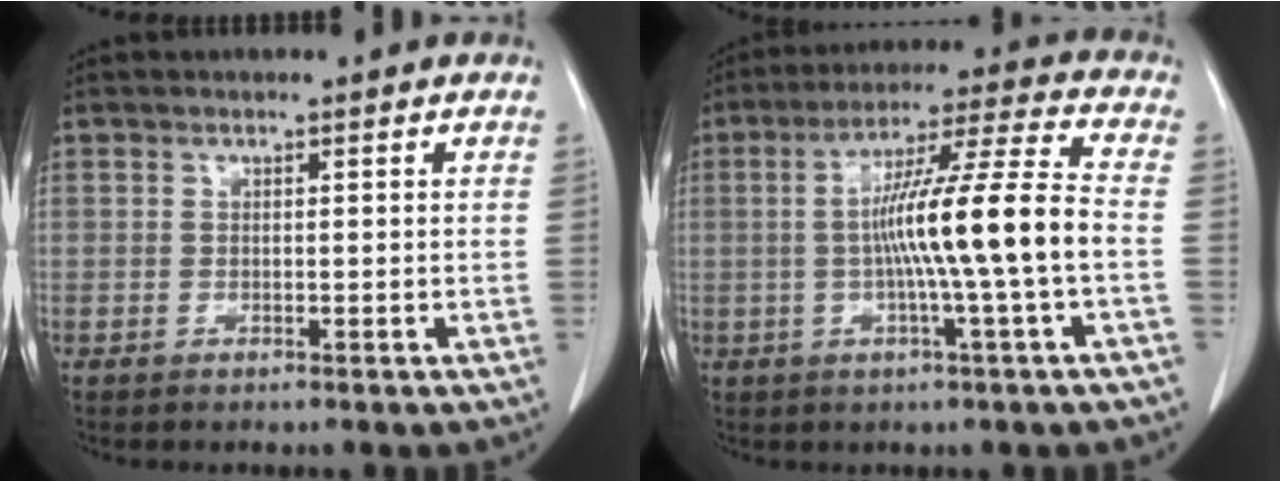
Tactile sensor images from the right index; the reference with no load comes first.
{"total": 13.4, "force": [-1.5, -1.4, 13.2], "torque": [-0.226, 0.009, -0.031]}